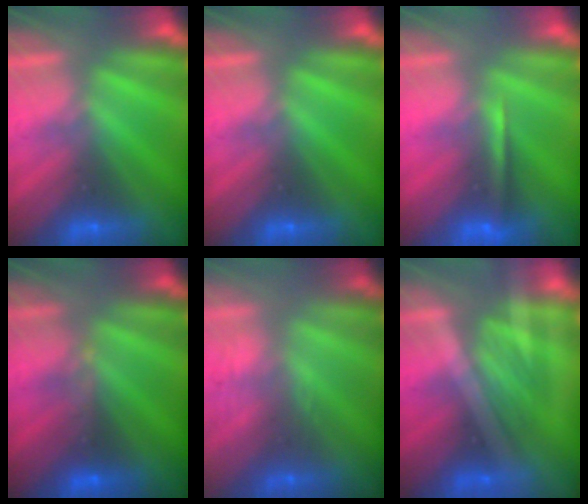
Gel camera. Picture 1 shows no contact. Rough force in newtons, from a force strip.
{"total": 0.0}
{"total": 1.3}
{"total": 3.0}
{"total": 3.0}
{"total": 1.8}